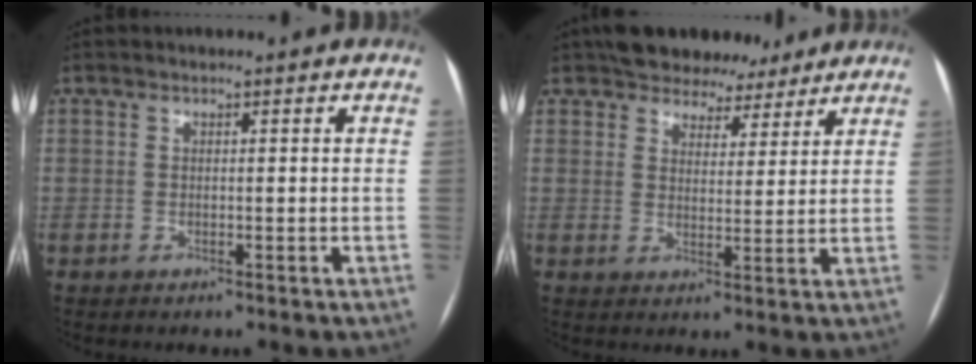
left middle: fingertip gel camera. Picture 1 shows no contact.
{"total": 8.1, "force": [6.7, 4.1, 1.9], "torque": [-0.011, 0.013, 0.091]}